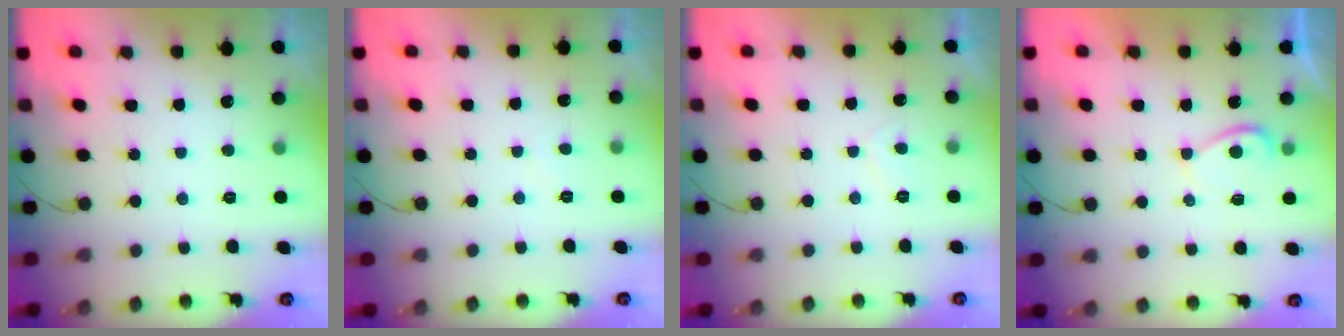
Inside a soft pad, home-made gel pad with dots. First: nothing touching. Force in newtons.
{"total": 1.6, "press": 1.5, "slide": 0.4}
{"total": 0.7, "press": 0.5, "slide": 0.5}
{"total": 2.3, "press": 2.3, "slide": 0.5}